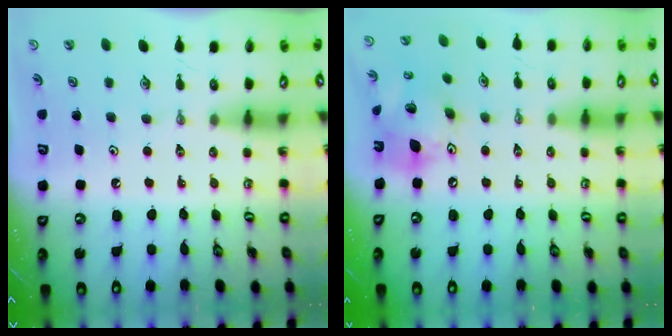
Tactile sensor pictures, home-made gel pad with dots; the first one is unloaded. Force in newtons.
{"total": 16.5, "press": 16.3, "slide": 3.1}